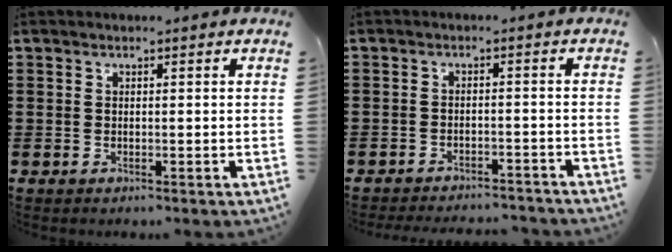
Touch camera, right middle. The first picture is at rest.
{"total": 2.8, "force": [-2.8, 0.1, 0.0], "torque": [-0.006, -0.001, -0.057]}